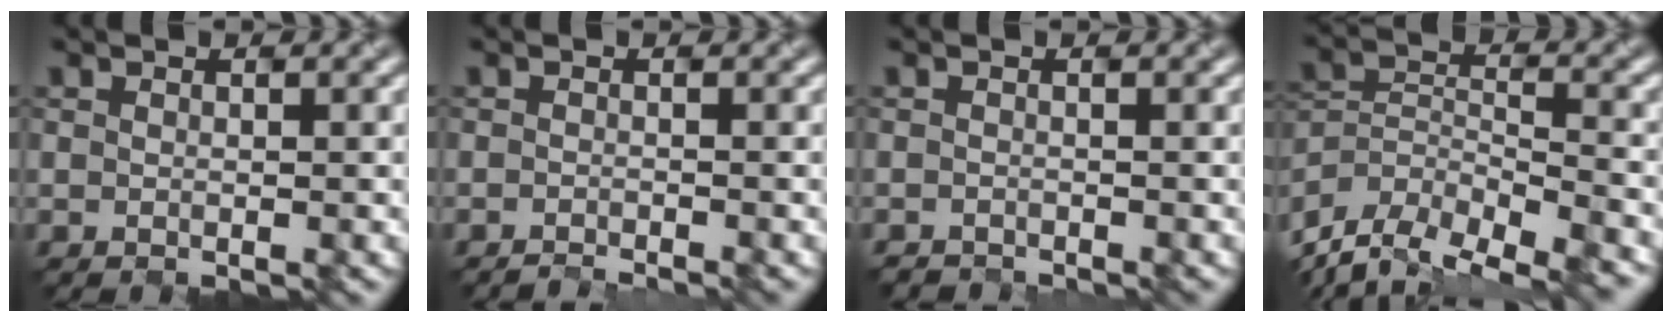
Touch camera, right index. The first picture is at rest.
{"total": 0.8, "force": [-0.7, 0.3, 0.4], "torque": [0.009, -0.010, -0.021]}
{"total": 0.8, "force": [-0.6, -0.1, -0.6], "torque": [0.011, -0.004, -0.016]}
{"total": 12.3, "force": [-10.8, 4.2, 4.0], "torque": [-0.066, 0.005, -0.162]}